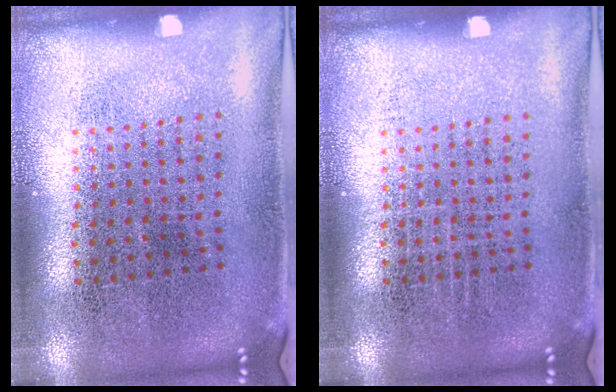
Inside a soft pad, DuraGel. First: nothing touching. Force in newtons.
{"total": 0.0}